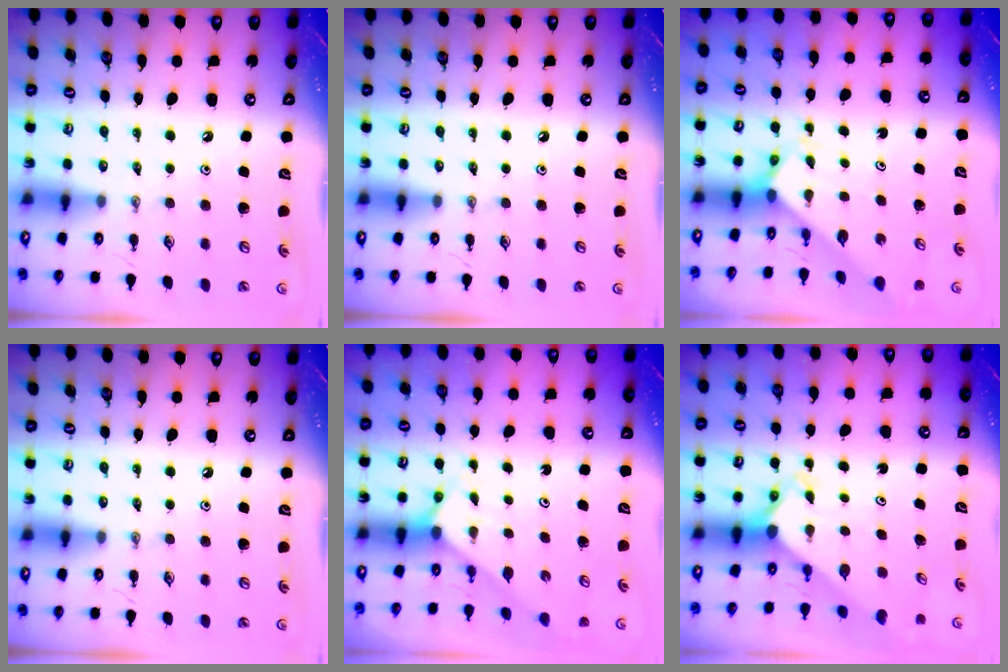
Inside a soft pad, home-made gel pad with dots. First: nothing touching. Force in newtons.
{"total": 0.0}
{"total": 2.6, "press": 2.6, "slide": 0.2}
{"total": 0.0}
{"total": 2.4, "press": 2.4, "slide": 0.2}
{"total": 2.8, "press": 2.8, "slide": 0.1}